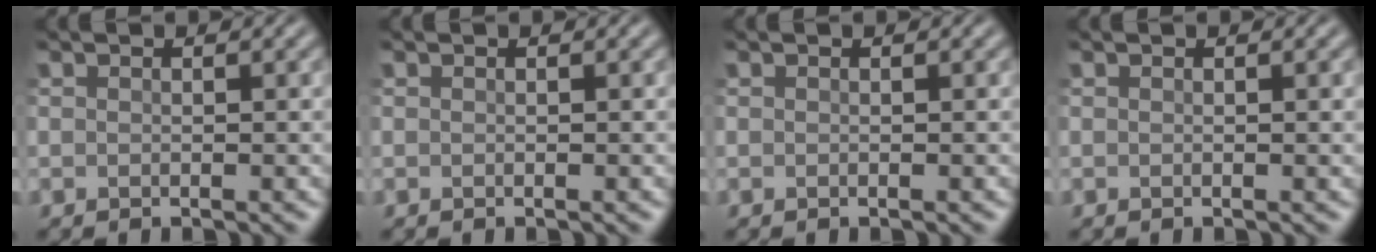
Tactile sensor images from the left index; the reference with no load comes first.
{"total": 0.0}
{"total": 0.0}
{"total": 0.5, "force": [0.1, 0.1, 0.5], "torque": [-0.006, 0.004, 0.001]}